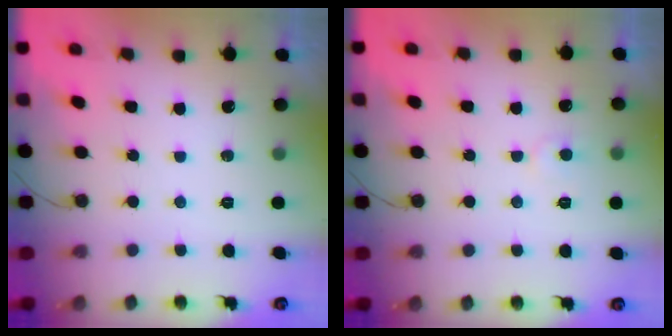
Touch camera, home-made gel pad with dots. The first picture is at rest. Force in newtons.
{"total": 3.9, "press": 3.9, "slide": 0.3}